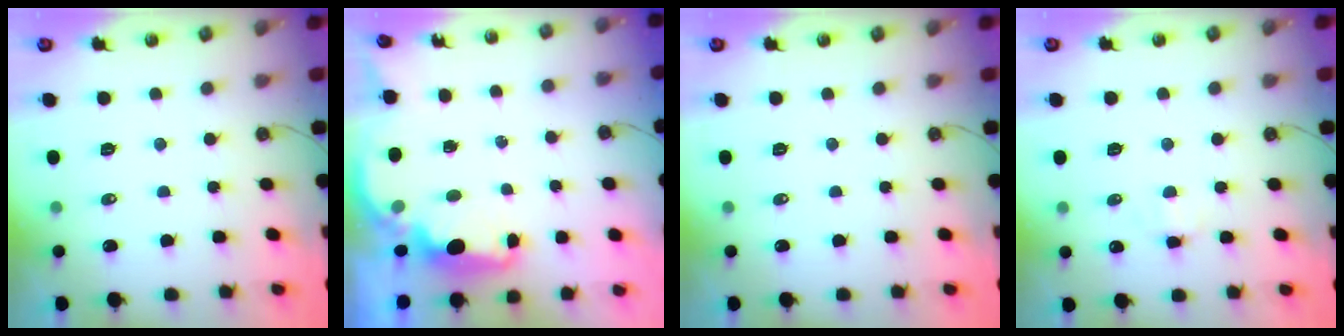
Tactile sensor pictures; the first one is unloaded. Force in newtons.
{"total": 2.1, "press": 2.0, "slide": 0.8}
{"total": 0.0}
{"total": 3.7, "press": 3.5, "slide": 1.0}